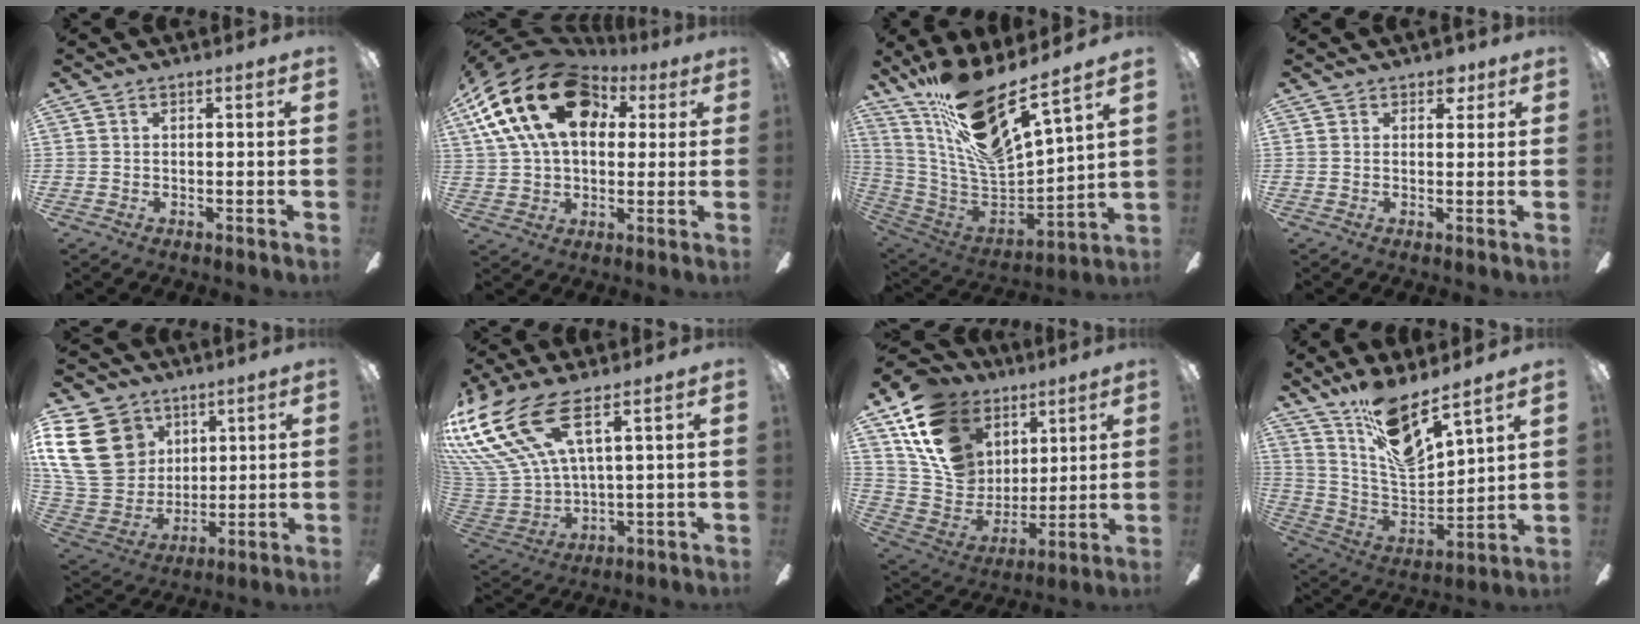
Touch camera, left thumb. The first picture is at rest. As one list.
[{"total": 22.2, "force": [8.1, 14.7, 14.6], "torque": [-0.279, -0.021, 0.137]}, {"total": 21.0, "force": [15.5, 4.9, 13.3], "torque": [-0.241, -0.110, 0.264]}, {"total": 3.2, "force": [2.0, 2.3, 1.1], "torque": [-0.002, -0.002, 0.033]}, {"total": 21.5, "force": [7.5, 17.0, 10.7], "torque": [-0.235, -0.022, 0.144]}, {"total": 19.3, "force": [11.4, 8.1, 13.3], "torque": [-0.313, -0.062, 0.204]}, {"total": 18.8, "force": [9.1, 14.2, 8.2], "torque": [-0.167, -0.035, 0.179]}, {"total": 15.3, "force": [11.6, 4.4, 8.9], "torque": [-0.165, -0.084, 0.206]}]